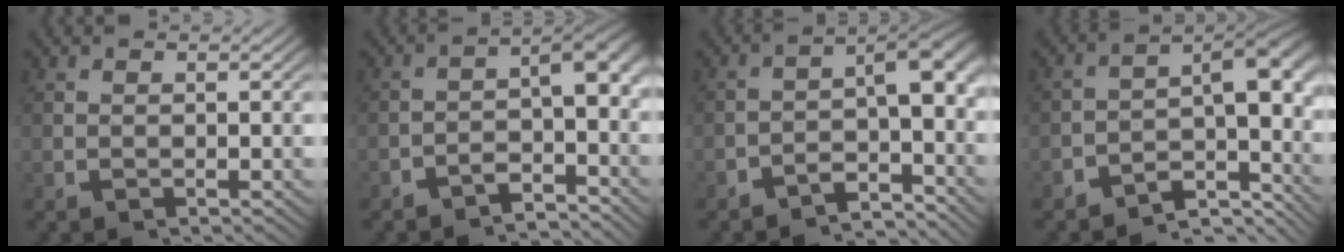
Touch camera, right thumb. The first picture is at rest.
{"total": 5.4, "force": [-2.1, 2.8, 4.1], "torque": [-0.041, -0.004, -0.040]}
{"total": 6.7, "force": [-2.2, 3.4, 5.3], "torque": [-0.058, -0.010, -0.042]}
{"total": 9.4, "force": [-3.6, 5.2, 7.0], "torque": [-0.084, -0.019, -0.060]}